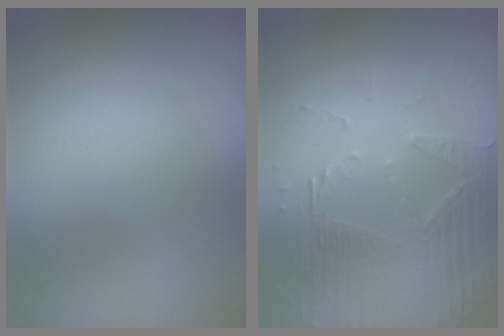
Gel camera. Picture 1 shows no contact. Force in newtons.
{"total": 4.4, "press": 4.0, "slide": 1.8}